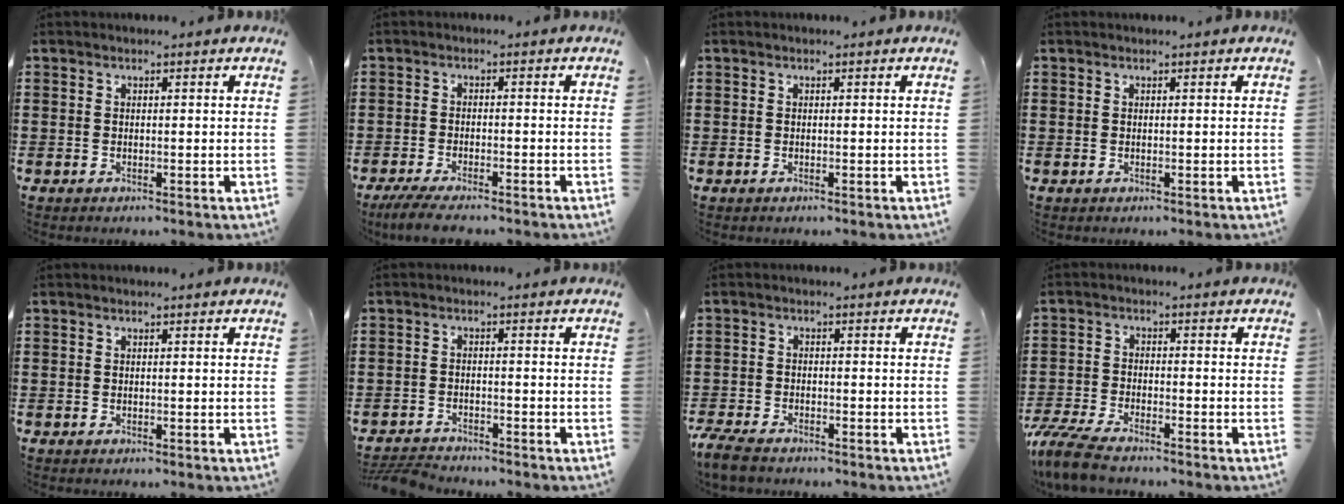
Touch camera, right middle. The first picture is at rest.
{"total": 3.3, "force": [-3.0, 0.2, 1.5], "torque": [-0.039, -0.006, -0.062]}
{"total": 0.0}
{"total": 0.0}
{"total": 0.0}
{"total": 3.3, "force": [-3.3, 0.5, 0.5], "torque": [-0.018, -0.001, -0.072]}
{"total": 3.1, "force": [-2.8, 0.7, 1.1], "torque": [-0.041, -0.004, -0.063]}
{"total": 5.4, "force": [-4.8, 0.8, 2.4], "torque": [-0.079, -0.013, -0.103]}